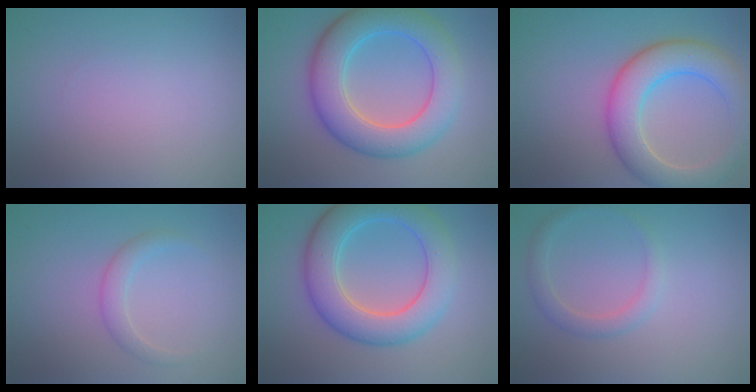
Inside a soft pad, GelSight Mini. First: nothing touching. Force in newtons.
{"total": 8.1, "press": 8.1, "slide": 0.1}
{"total": 6.9, "press": 6.8, "slide": 0.7}
{"total": 1.7, "press": 1.7, "slide": 0.1}
{"total": 7.2, "press": 7.2, "slide": 0.0}
{"total": 1.9, "press": 1.9, "slide": 0.1}